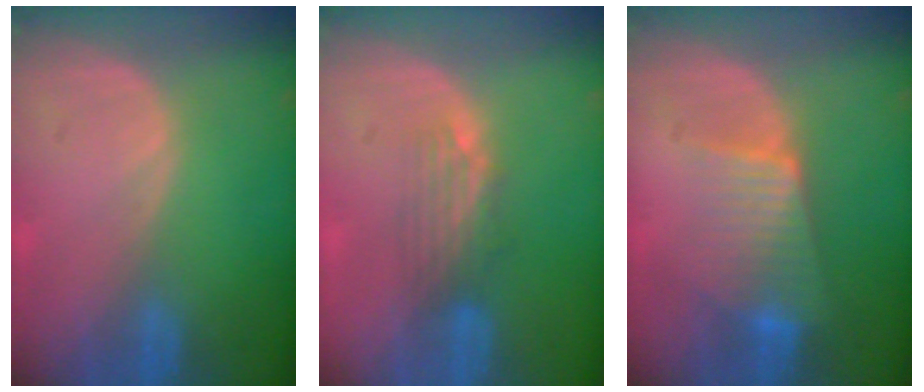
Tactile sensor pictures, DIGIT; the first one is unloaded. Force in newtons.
{"total": 3.3, "press": 3.0, "slide": 1.3}
{"total": 6.7, "press": 6.1, "slide": 2.7}